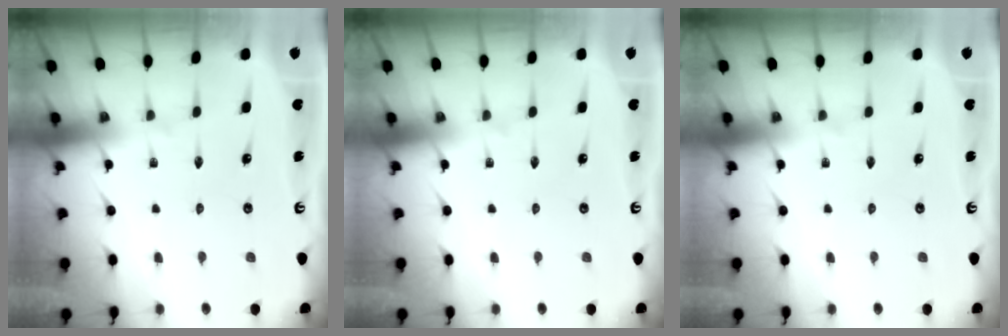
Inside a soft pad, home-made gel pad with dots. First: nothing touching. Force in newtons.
{"total": 0.0}
{"total": 0.0}